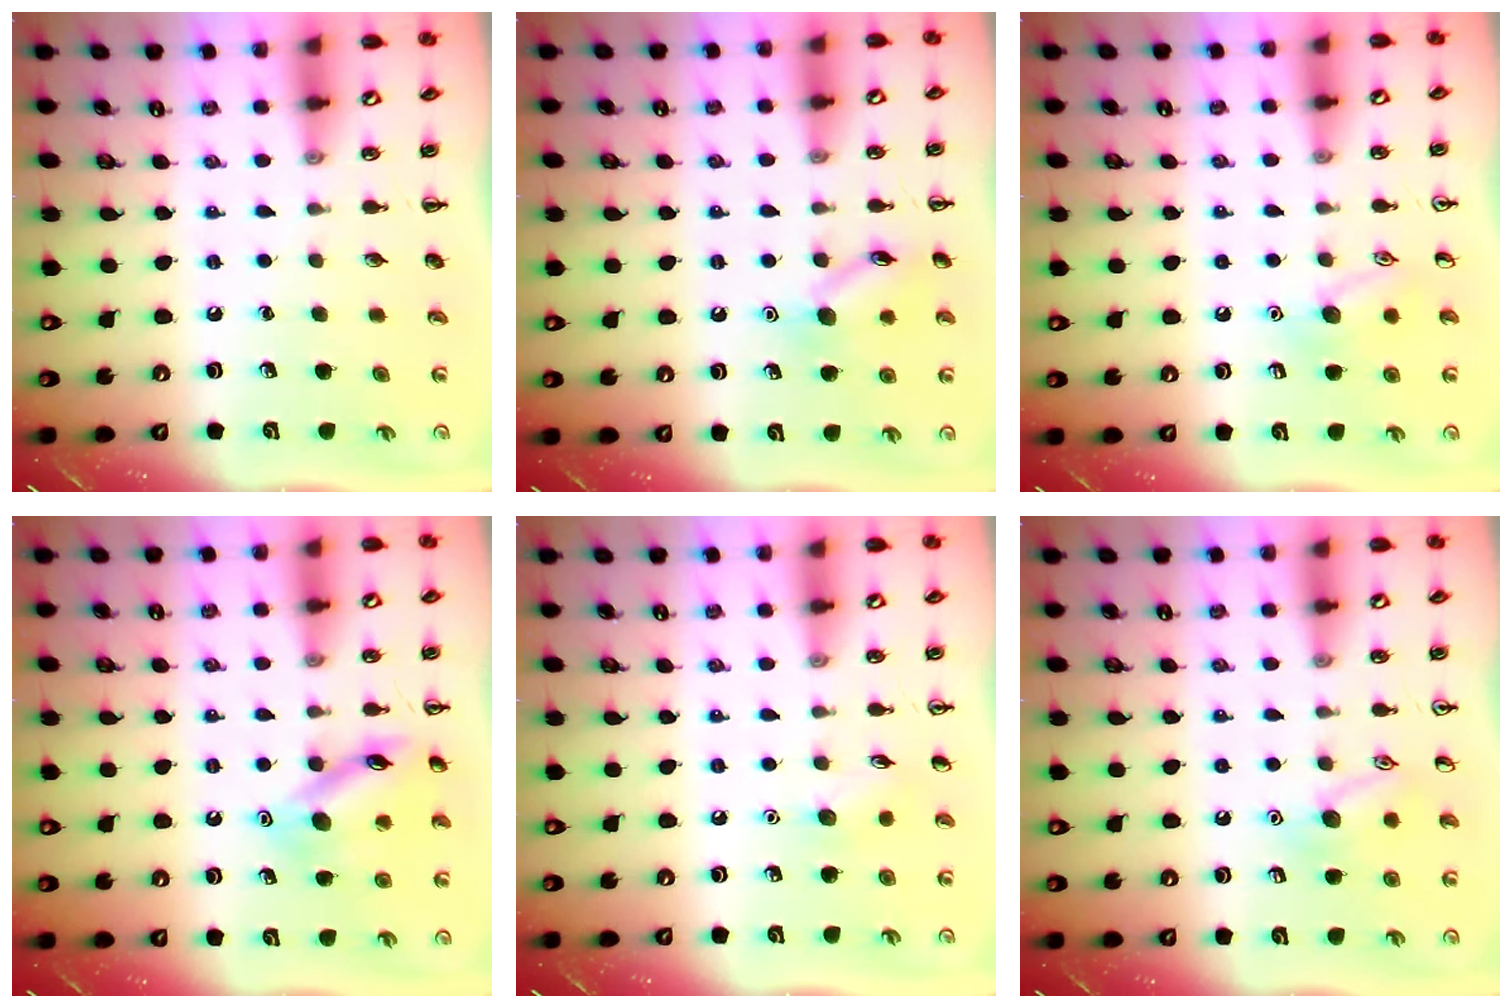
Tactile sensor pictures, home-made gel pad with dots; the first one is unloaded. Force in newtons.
{"total": 10.6, "press": 10.6, "slide": 0.4}
{"total": 9.0, "press": 8.9, "slide": 1.2}
{"total": 13.6, "press": 13.6, "slide": 1.1}
{"total": 5.7, "press": 5.5, "slide": 1.5}
{"total": 9.4, "press": 9.4, "slide": 1.0}